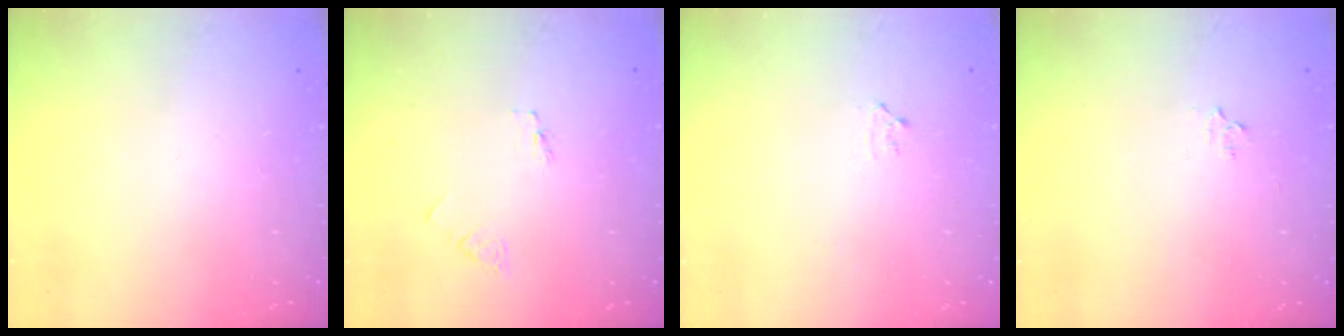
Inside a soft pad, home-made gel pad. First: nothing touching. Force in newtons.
{"total": 1.8, "press": 1.8, "slide": 0.2}
{"total": 4.6, "press": 4.5, "slide": 0.5}
{"total": 2.9, "press": 2.8, "slide": 0.4}